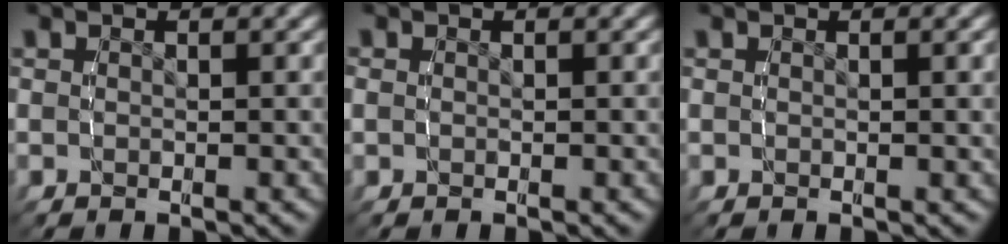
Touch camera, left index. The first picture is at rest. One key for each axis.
{"total": 0.6, "fx": 0.1, "fy": 0.5, "fz": 0.3, "tx": -0.008, "ty": -0.002, "tz": 0.003}
{"total": 0.7, "fx": 0.3, "fy": -0.2, "fz": 0.6, "tx": -0.008, "ty": 0.001, "tz": 0.006}